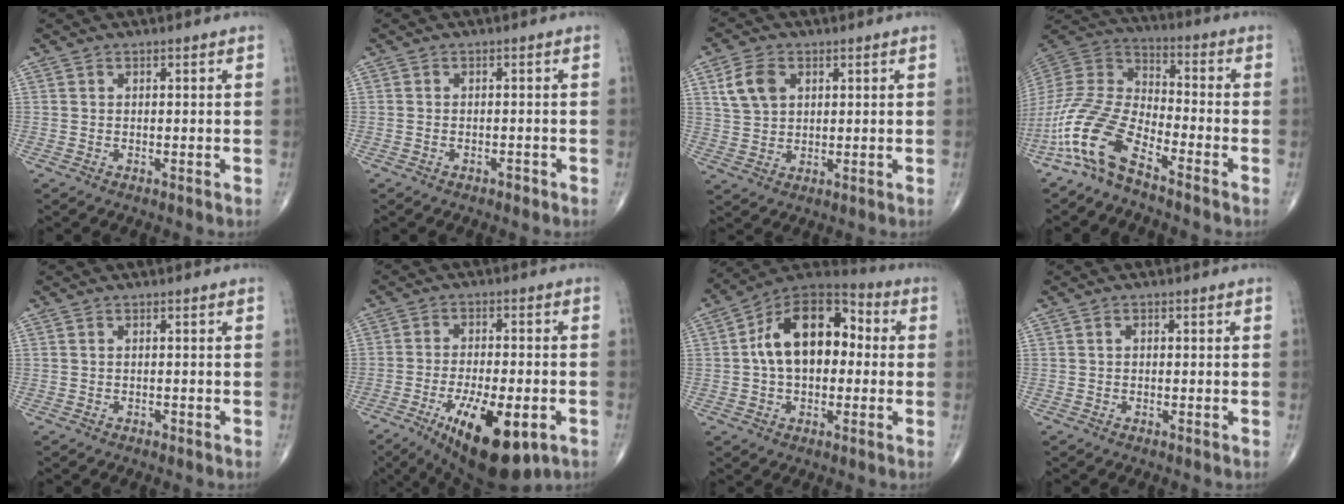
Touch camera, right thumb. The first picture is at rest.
{"total": 1.0, "force": [-0.7, 0.6, 0.4], "torque": [-0.009, 0.007, -0.011]}
{"total": 6.9, "force": [2.5, 4.8, 4.2], "torque": [-0.071, -0.004, 0.051]}
{"total": 12.3, "force": [-8.1, 3.8, 8.5], "torque": [-0.192, 0.066, -0.172]}
{"total": 0.5, "force": [-0.3, 0.4, 0.2], "torque": [-0.002, 0.001, -0.007]}
{"total": 16.9, "force": [-7.2, 6.4, 13.9], "torque": [-0.210, 0.004, -0.097]}
{"total": 16.9, "force": [1.3, 10.5, 13.1], "torque": [-0.184, 0.040, 0.011]}
{"total": 0.8, "force": [0.0, 0.5, 0.6], "torque": [-0.005, 0.005, -0.002]}